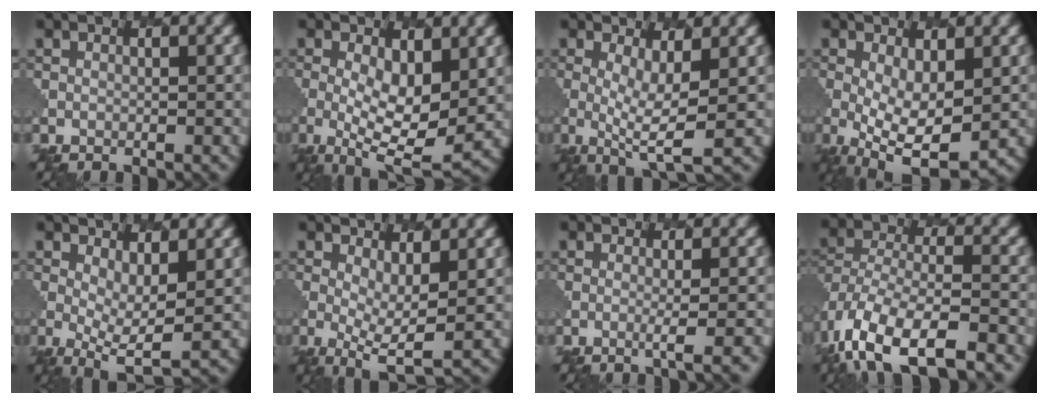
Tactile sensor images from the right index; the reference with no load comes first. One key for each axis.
{"total": 6.5, "fx": 0.3, "fy": 2.8, "fz": 5.9, "tx": -0.116, "ty": -0.009, "tz": 0.006}
{"total": 4.0, "fx": 0.3, "fy": 0.9, "fz": 3.9, "tx": -0.072, "ty": -0.009, "tz": 0.004}
{"total": 6.6, "fx": -0.6, "fy": 3.0, "fz": 5.9, "tx": -0.124, "ty": -0.024, "tz": -0.003}
{"total": 4.0, "fx": 0.6, "fy": 1.3, "fz": 3.7, "tx": -0.071, "ty": -0.011, "tz": 0.012}
{"total": 3.8, "fx": 0.3, "fy": 1.1, "fz": 3.6, "tx": -0.069, "ty": -0.012, "tz": 0.005}
{"total": 2.3, "fx": -0.4, "fy": 0.5, "fz": 2.2, "tx": -0.020, "ty": 0.005, "tz": -0.018}
{"total": 11.9, "fx": -7.5, "fy": 5.1, "fz": 7.7, "tx": -0.161, "ty": -0.012, "tz": -0.124}